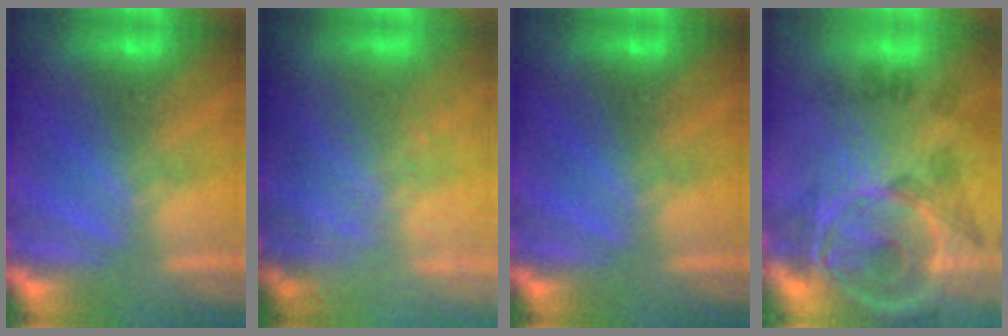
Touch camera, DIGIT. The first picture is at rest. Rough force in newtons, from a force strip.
{"total": 7.7}
{"total": 0.0}
{"total": 7.7}